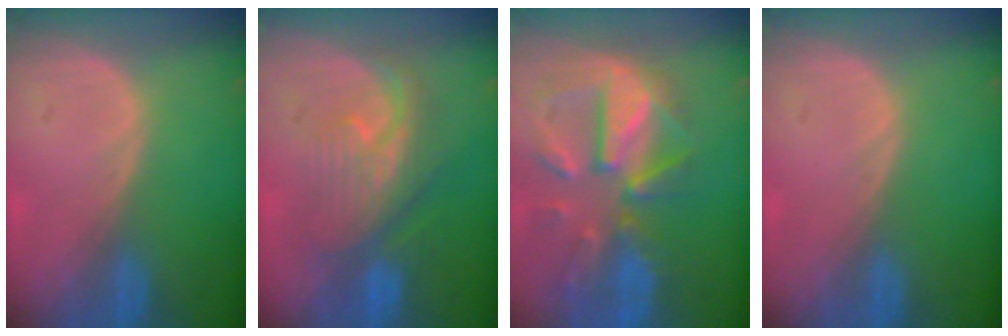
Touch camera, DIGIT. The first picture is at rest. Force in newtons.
{"total": 8.0, "press": 7.8, "slide": 1.9}
{"total": 11.9, "press": 10.4, "slide": 5.8}
{"total": 0.0}